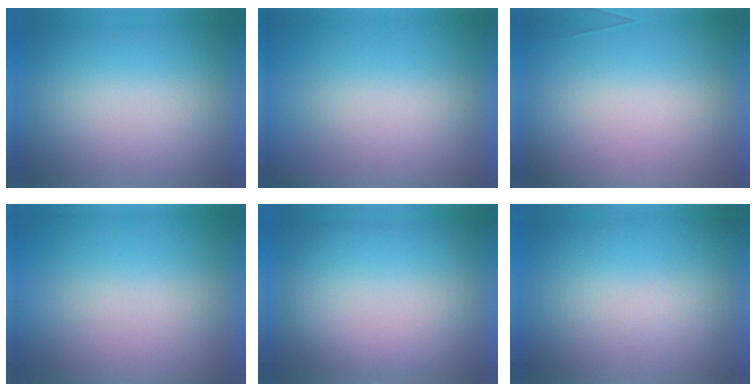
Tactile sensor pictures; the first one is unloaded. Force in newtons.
{"total": 6.0}
{"total": 4.7}
{"total": 4.9}
{"total": 2.2}
{"total": 1.0}